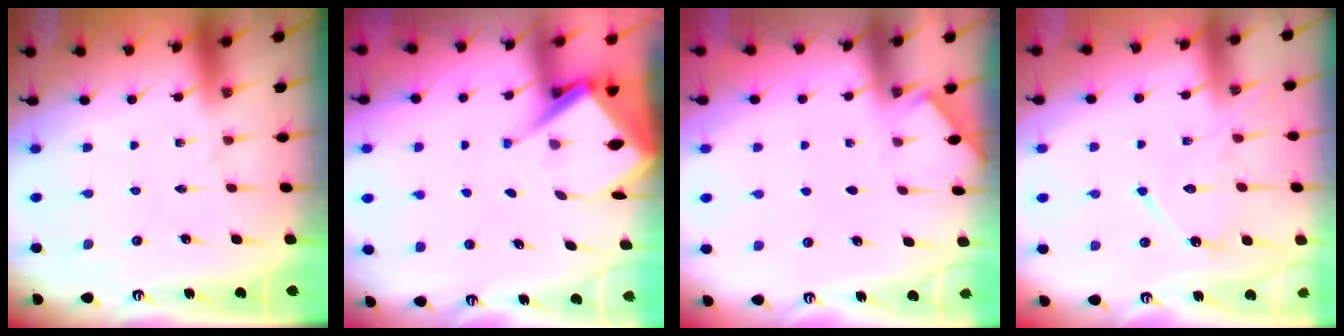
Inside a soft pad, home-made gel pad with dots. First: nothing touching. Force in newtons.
{"total": 8.4, "press": 8.3, "slide": 0.7}
{"total": 2.0, "press": 1.9, "slide": 0.3}
{"total": 12.1, "press": 12.1, "slide": 0.5}